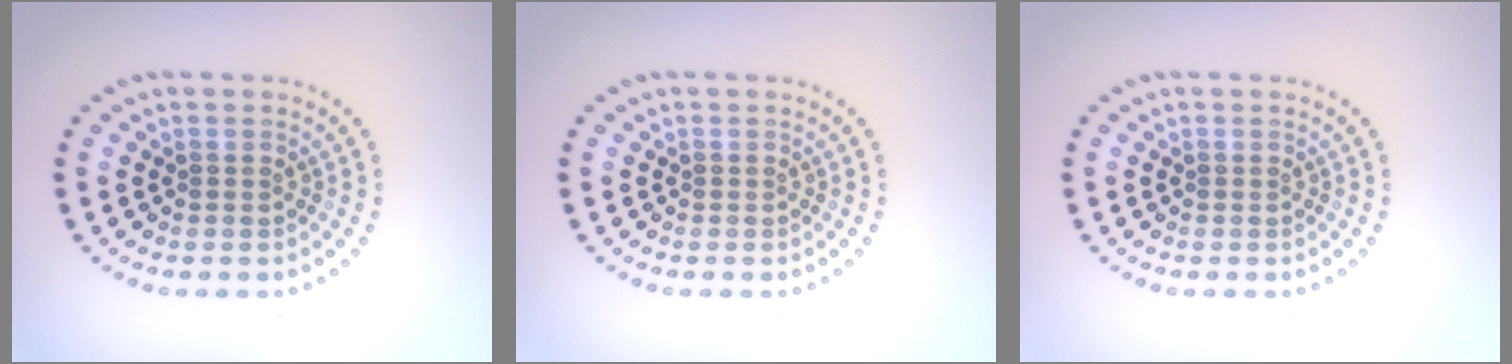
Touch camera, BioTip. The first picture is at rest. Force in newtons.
{"total": 0.0}
{"total": 0.0}